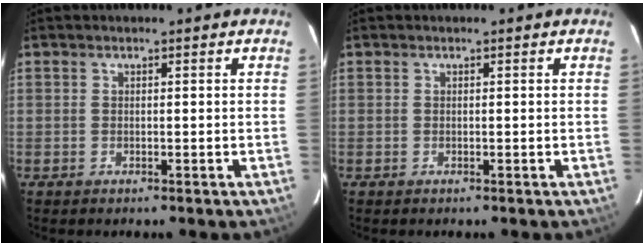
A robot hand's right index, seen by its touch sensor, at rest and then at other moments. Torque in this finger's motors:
{"motor_torque": [-0.05, -0.05, 0.00, 0.00]}